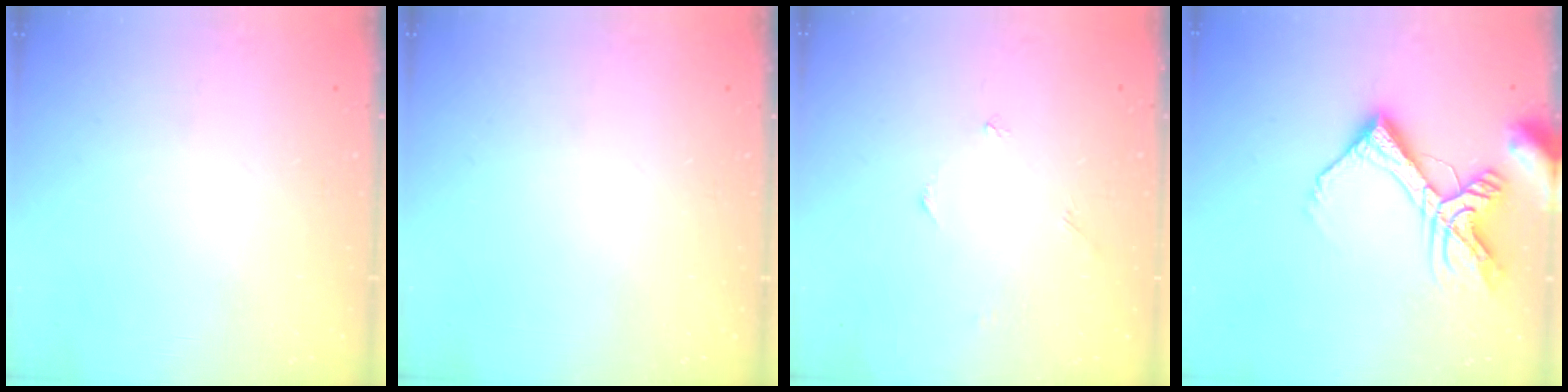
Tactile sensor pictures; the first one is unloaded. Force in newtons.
{"total": 0.0}
{"total": 1.8, "press": 1.8, "slide": 0.2}
{"total": 15.5, "press": 15.4, "slide": 1.8}